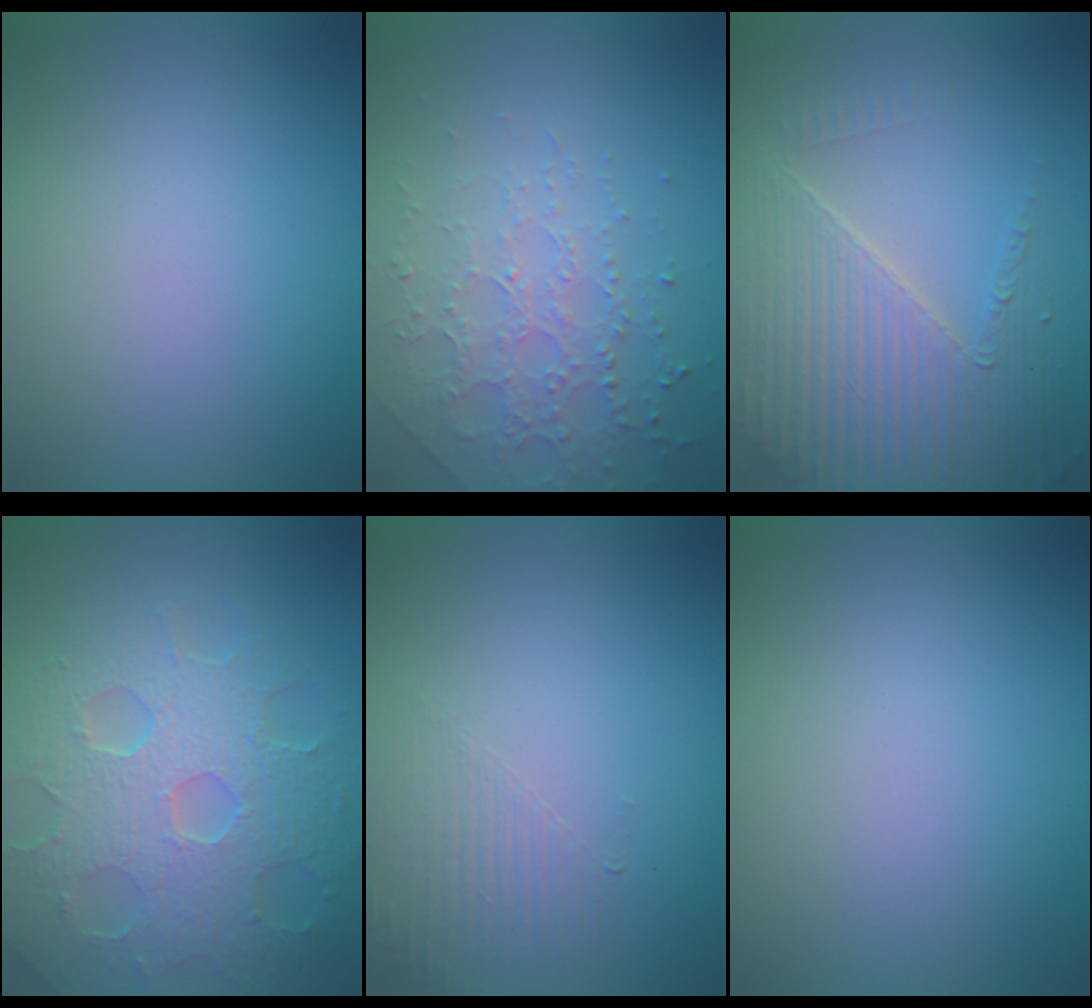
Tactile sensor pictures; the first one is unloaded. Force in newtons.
{"total": 2.6, "press": 2.4, "slide": 1.1}
{"total": 6.7, "press": 4.9, "slide": 4.5}
{"total": 8.6, "press": 6.1, "slide": 6.1}
{"total": 1.6, "press": 0.4, "slide": 1.5}
{"total": 0.0}